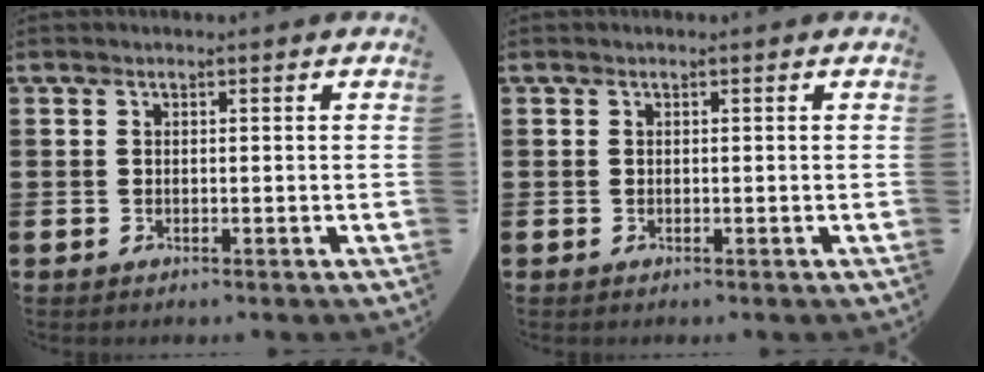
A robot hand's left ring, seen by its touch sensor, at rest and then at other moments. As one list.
[{"total": 0.0}]